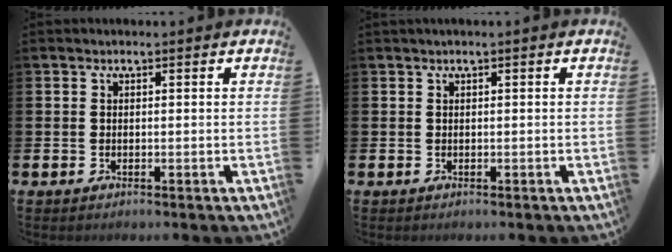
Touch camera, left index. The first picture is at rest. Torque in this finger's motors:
{"motor_torque": [0.09, -0.39, 0.47, 0.15]}